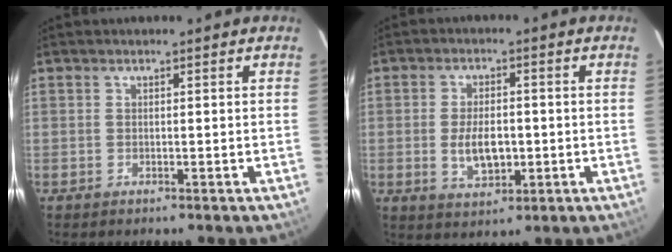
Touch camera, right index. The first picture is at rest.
{"total": 7.0, "force": [-1.1, 3.8, 5.8], "torque": [-0.114, -0.006, -0.012]}